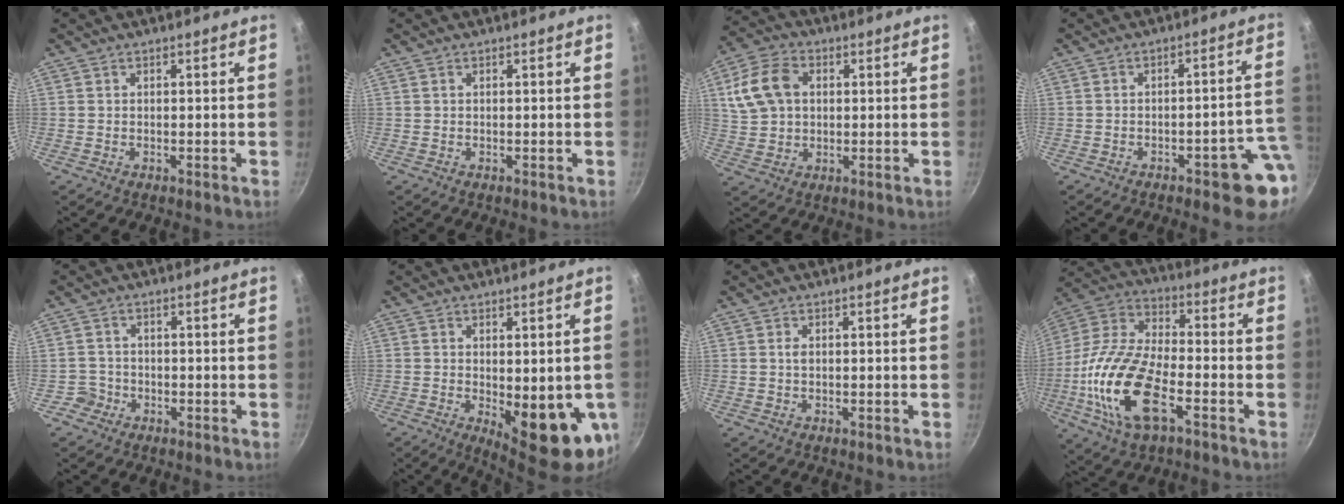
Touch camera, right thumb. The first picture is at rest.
{"total": 0.0}
{"total": 11.2, "force": [2.5, 8.2, 7.2], "torque": [-0.130, 0.013, 0.043]}
{"total": 8.6, "force": [-2.7, 2.8, 7.6], "torque": [-0.057, 0.034, -0.028]}
{"total": 2.7, "force": [-1.3, 2.4, -0.1], "torque": [0.019, 0.023, -0.022]}
{"total": 14.7, "force": [-2.8, 5.7, 13.2], "torque": [-0.144, -0.019, -0.023]}
{"total": 1.0, "force": [0.2, 0.6, 0.7], "torque": [-0.012, 0.002, 0.002]}
{"total": 20.2, "force": [-6.7, 9.3, 16.6], "torque": [-0.327, 0.025, -0.143]}